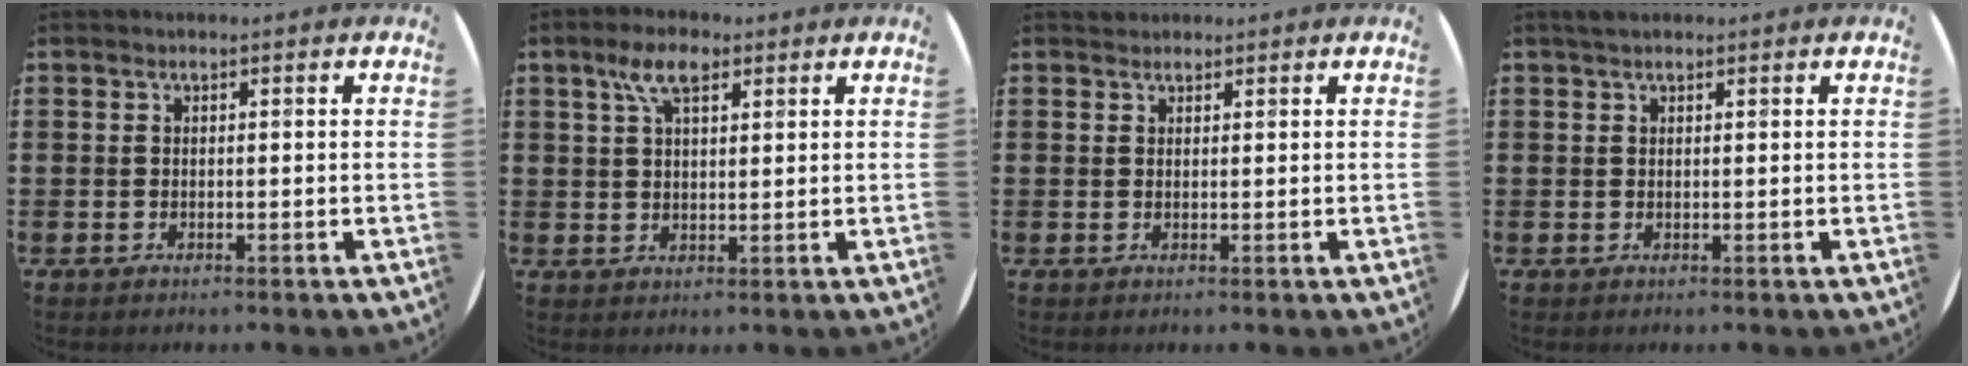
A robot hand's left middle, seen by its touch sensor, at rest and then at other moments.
{"total": 5.5, "force": [3.3, 2.4, 3.7], "torque": [-0.074, 0.006, 0.057]}
{"total": 0.9, "force": [0.9, 0.3, -0.1], "torque": [0.008, -0.001, 0.016]}
{"total": 1.1, "force": [0.9, 0.4, 0.5], "torque": [-0.012, 0.003, 0.017]}